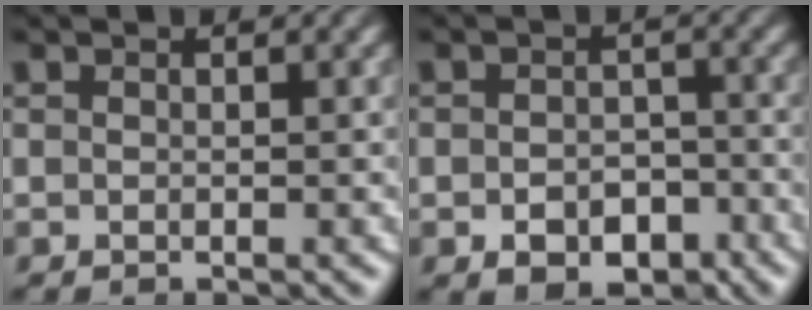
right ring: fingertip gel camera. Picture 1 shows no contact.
{"total": 3.8, "force": [-2.8, 2.2, 1.4], "torque": [-0.007, -0.019, -0.039]}